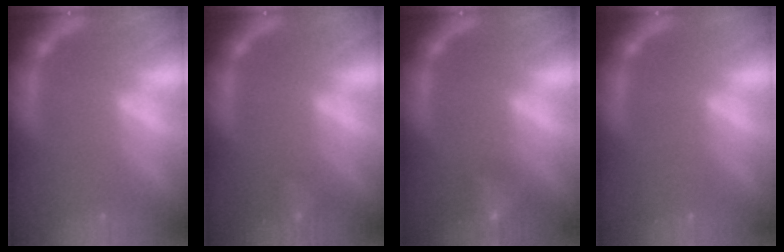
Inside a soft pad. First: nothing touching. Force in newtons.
{"total": 2.4}
{"total": 4.0}
{"total": 0.0}